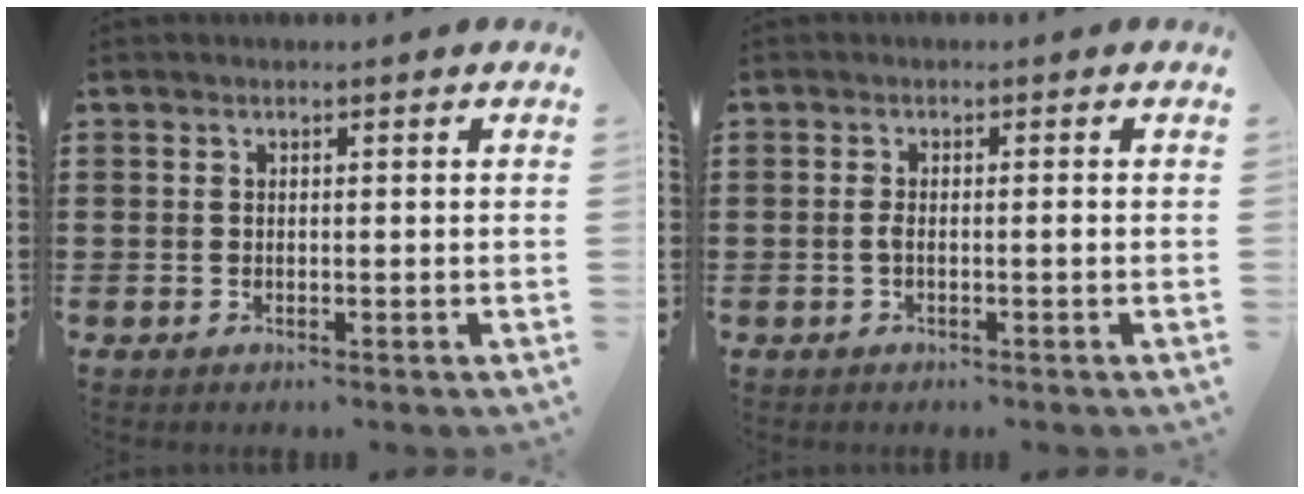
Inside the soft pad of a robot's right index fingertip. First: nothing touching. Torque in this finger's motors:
{"motor_torque": [0.56, -0.29, 0.21, 0.07]}